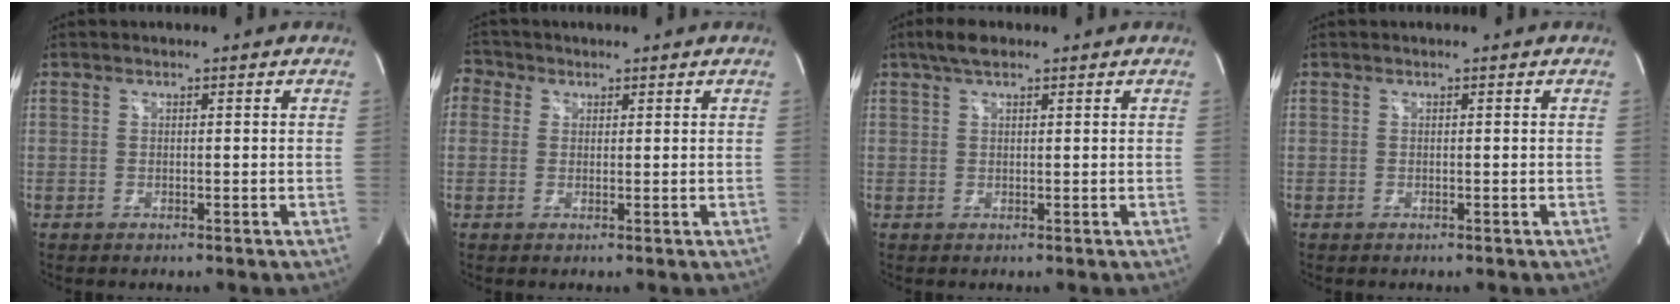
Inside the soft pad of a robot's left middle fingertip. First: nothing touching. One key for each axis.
{"total": 3.2, "fx": 1.3, "fy": 2.9, "fz": 0.7, "tx": -0.012, "ty": 0.014, "tz": 0.022}
{"total": 3.4, "fx": 2.4, "fy": 1.0, "fz": 2.2, "tx": -0.048, "ty": 0.018, "tz": 0.045}
{"total": 0.0}